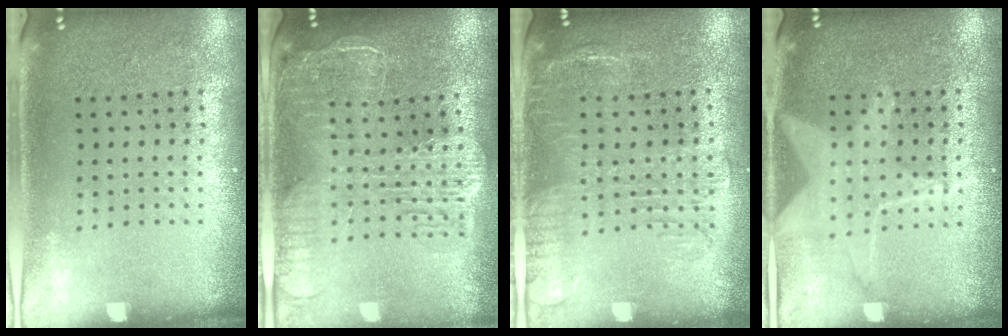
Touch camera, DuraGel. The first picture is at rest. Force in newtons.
{"total": 2.5, "press": 2.2, "slide": 1.3}
{"total": 1.9, "press": 1.5, "slide": 1.2}
{"total": 1.4, "press": 1.4, "slide": 0.4}